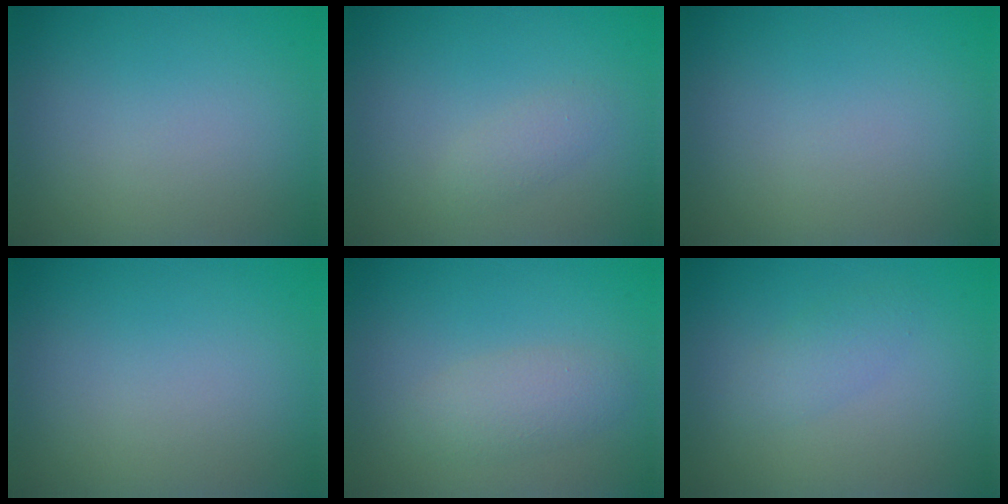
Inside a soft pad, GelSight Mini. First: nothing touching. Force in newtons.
{"total": 1.2, "press": 1.2, "slide": 0.1}
{"total": 0.0}
{"total": 0.0}
{"total": 2.5, "press": 2.5, "slide": 0.1}
{"total": 1.7, "press": 1.7, "slide": 0.0}